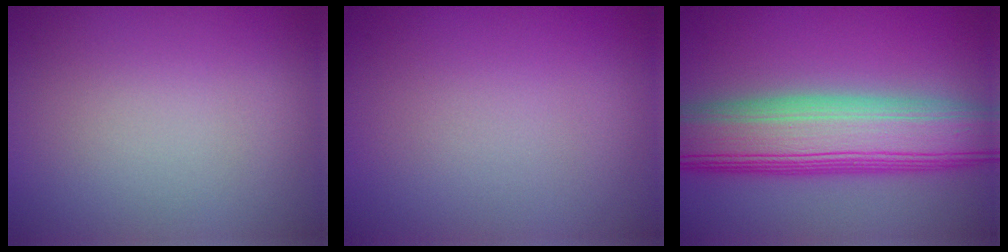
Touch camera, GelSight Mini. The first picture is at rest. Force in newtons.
{"total": 0.0}
{"total": 11.0, "press": 11.0, "slide": 0.6}